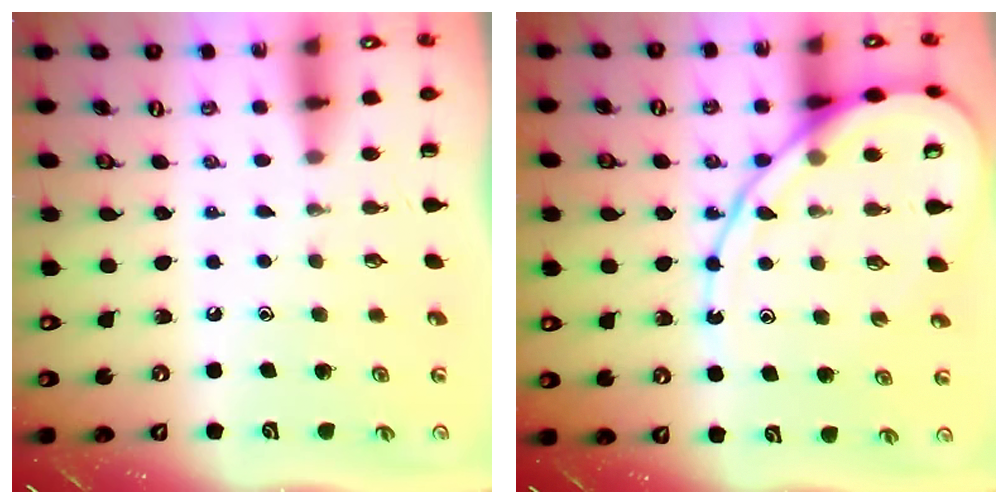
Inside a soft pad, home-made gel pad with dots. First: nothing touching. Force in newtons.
{"total": 14.7, "press": 14.6, "slide": 1.5}